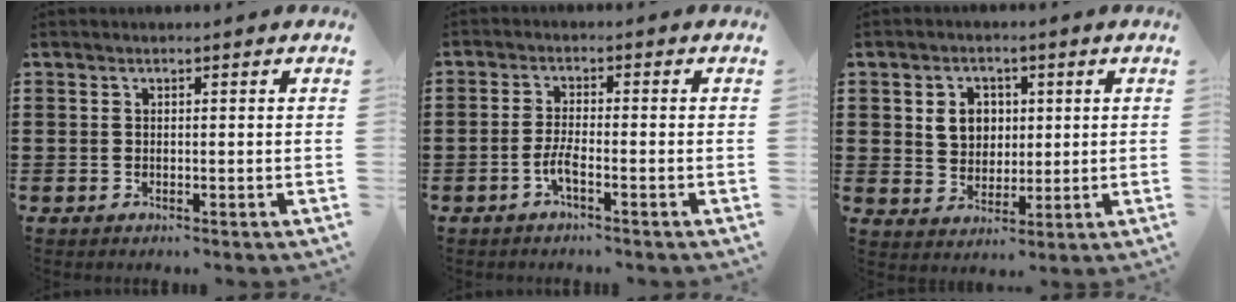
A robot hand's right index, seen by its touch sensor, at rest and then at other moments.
{"total": 3.0, "force": [-1.7, 0.5, 2.5], "torque": [-0.057, -0.003, -0.035]}
{"total": 5.1, "force": [1.2, 4.4, 2.3], "torque": [-0.055, 0.012, 0.017]}